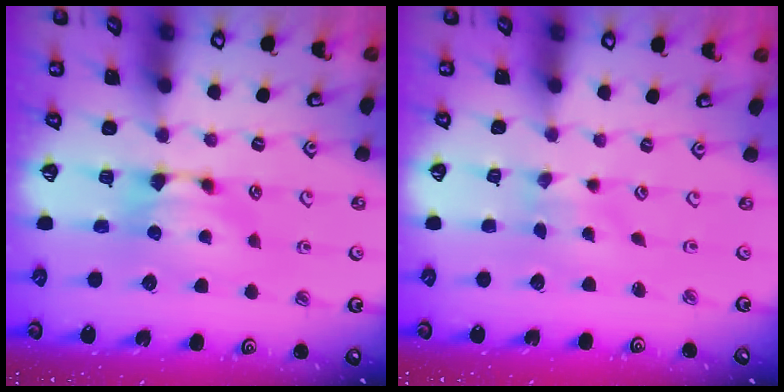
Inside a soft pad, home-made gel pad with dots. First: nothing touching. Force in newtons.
{"total": 3.8, "press": 3.7, "slide": 0.8}